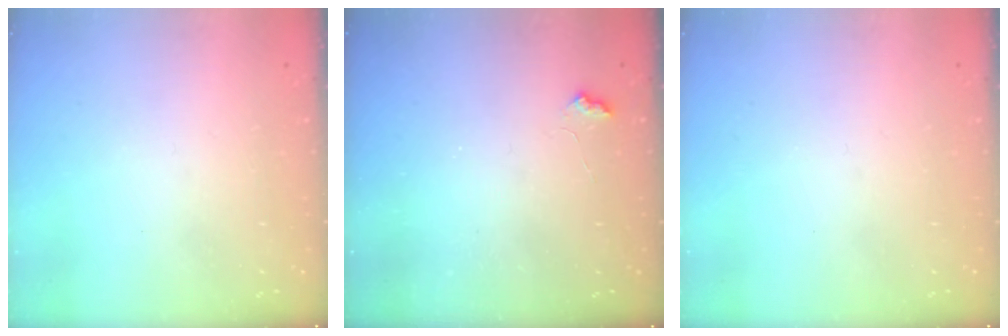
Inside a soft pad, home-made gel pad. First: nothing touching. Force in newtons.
{"total": 3.0, "press": 3.0, "slide": 0.5}
{"total": 0.0}